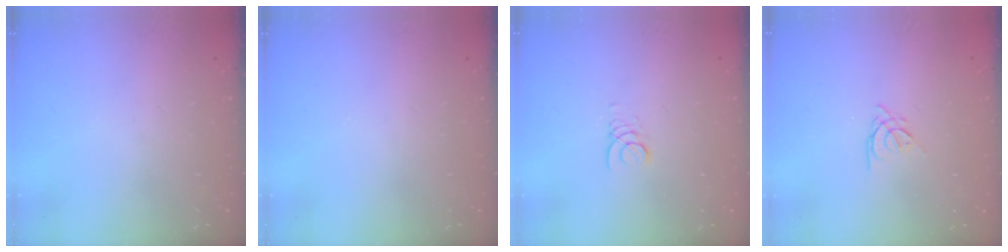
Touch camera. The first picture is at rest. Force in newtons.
{"total": 0.0}
{"total": 1.4, "press": 1.4, "slide": 0.2}
{"total": 3.3, "press": 3.3, "slide": 0.5}